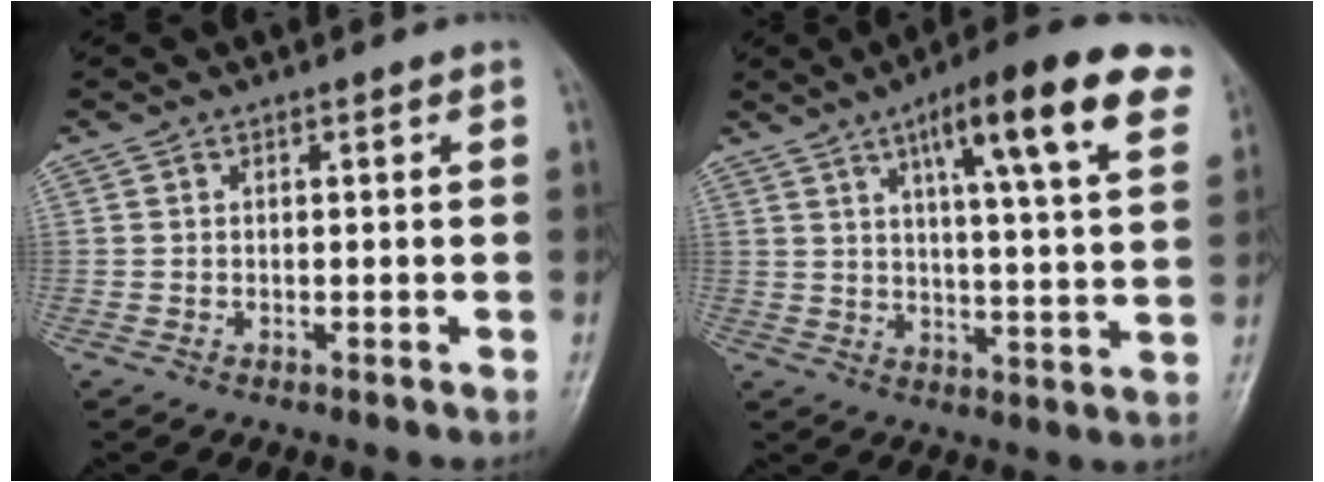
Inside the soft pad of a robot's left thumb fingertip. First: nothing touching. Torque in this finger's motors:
{"motor_torque": [0.48, 0.54, 1.63, -1.14, 0.12]}